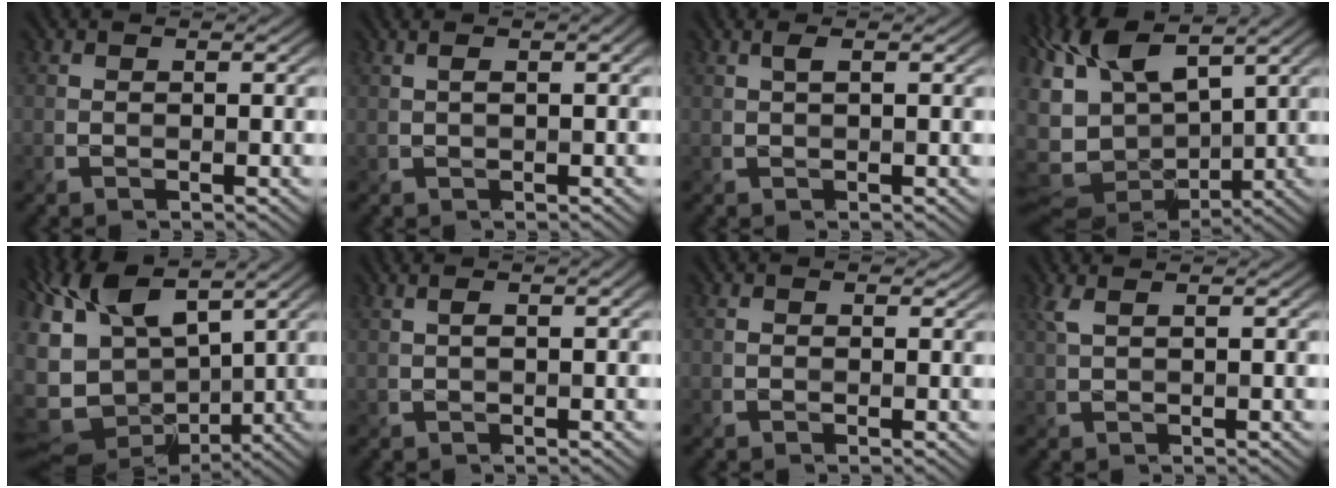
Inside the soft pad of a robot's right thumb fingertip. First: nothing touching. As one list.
[{"total": 2.4, "force": [0.8, 0.6, 2.2], "torque": [-0.042, 0.005, 0.016]}, {"total": 1.3, "force": [0.5, 0.1, 1.2], "torque": [-0.027, 0.004, 0.009]}, {"total": 13.1, "force": [2.7, 6.8, 10.9], "torque": [-0.254, -0.001, 0.061]}, {"total": 13.5, "force": [3.0, 8.1, 10.4], "torque": [-0.241, -0.004, 0.072]}, {"total": 2.1, "force": [0.5, 0.6, 2.0], "torque": [-0.040, 0.004, 0.010]}, {"total": 0.7, "force": [0.2, 0.7, 0.2], "torque": [-0.008, -0.002, -0.001]}, {"total": 1.7, "force": [1.0, 0.1, 1.4], "torque": [-0.039, 0.006, 0.022]}]